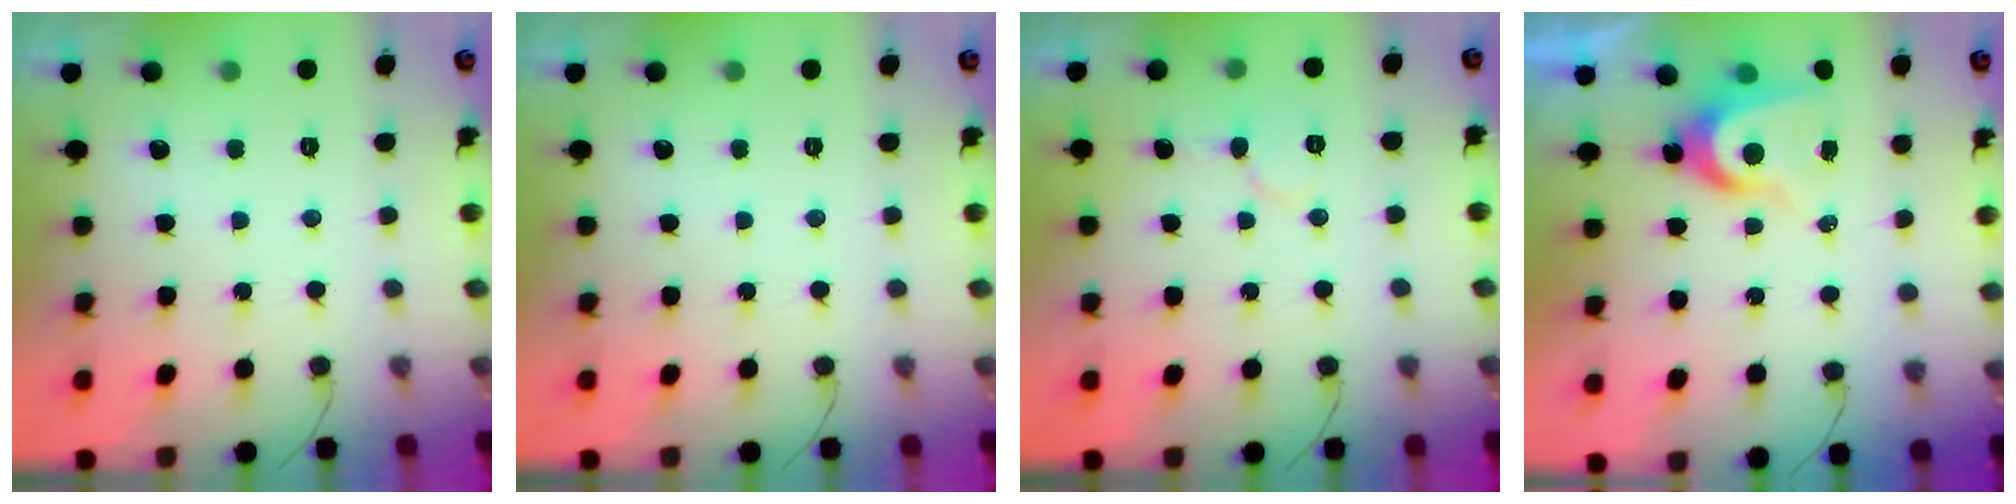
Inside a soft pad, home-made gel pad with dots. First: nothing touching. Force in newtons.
{"total": 0.0}
{"total": 5.7, "press": 5.6, "slide": 0.6}
{"total": 6.5, "press": 6.5, "slide": 0.1}